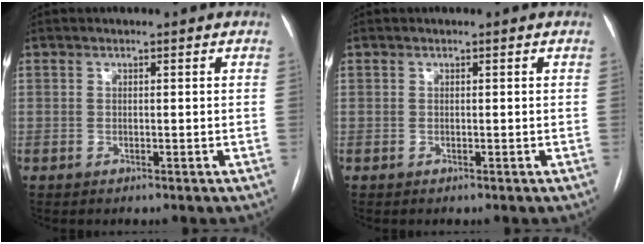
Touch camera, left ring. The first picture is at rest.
{"total": 0.0}